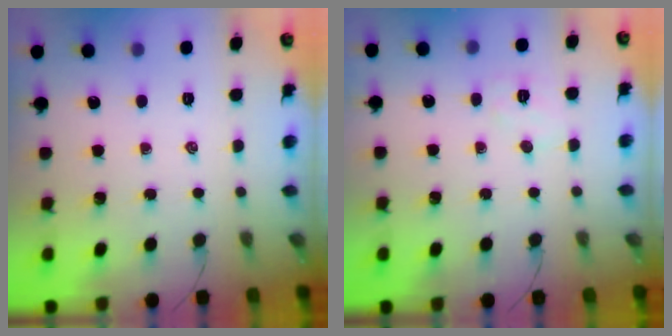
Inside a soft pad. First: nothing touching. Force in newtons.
{"total": 5.5, "press": 5.5, "slide": 0.8}